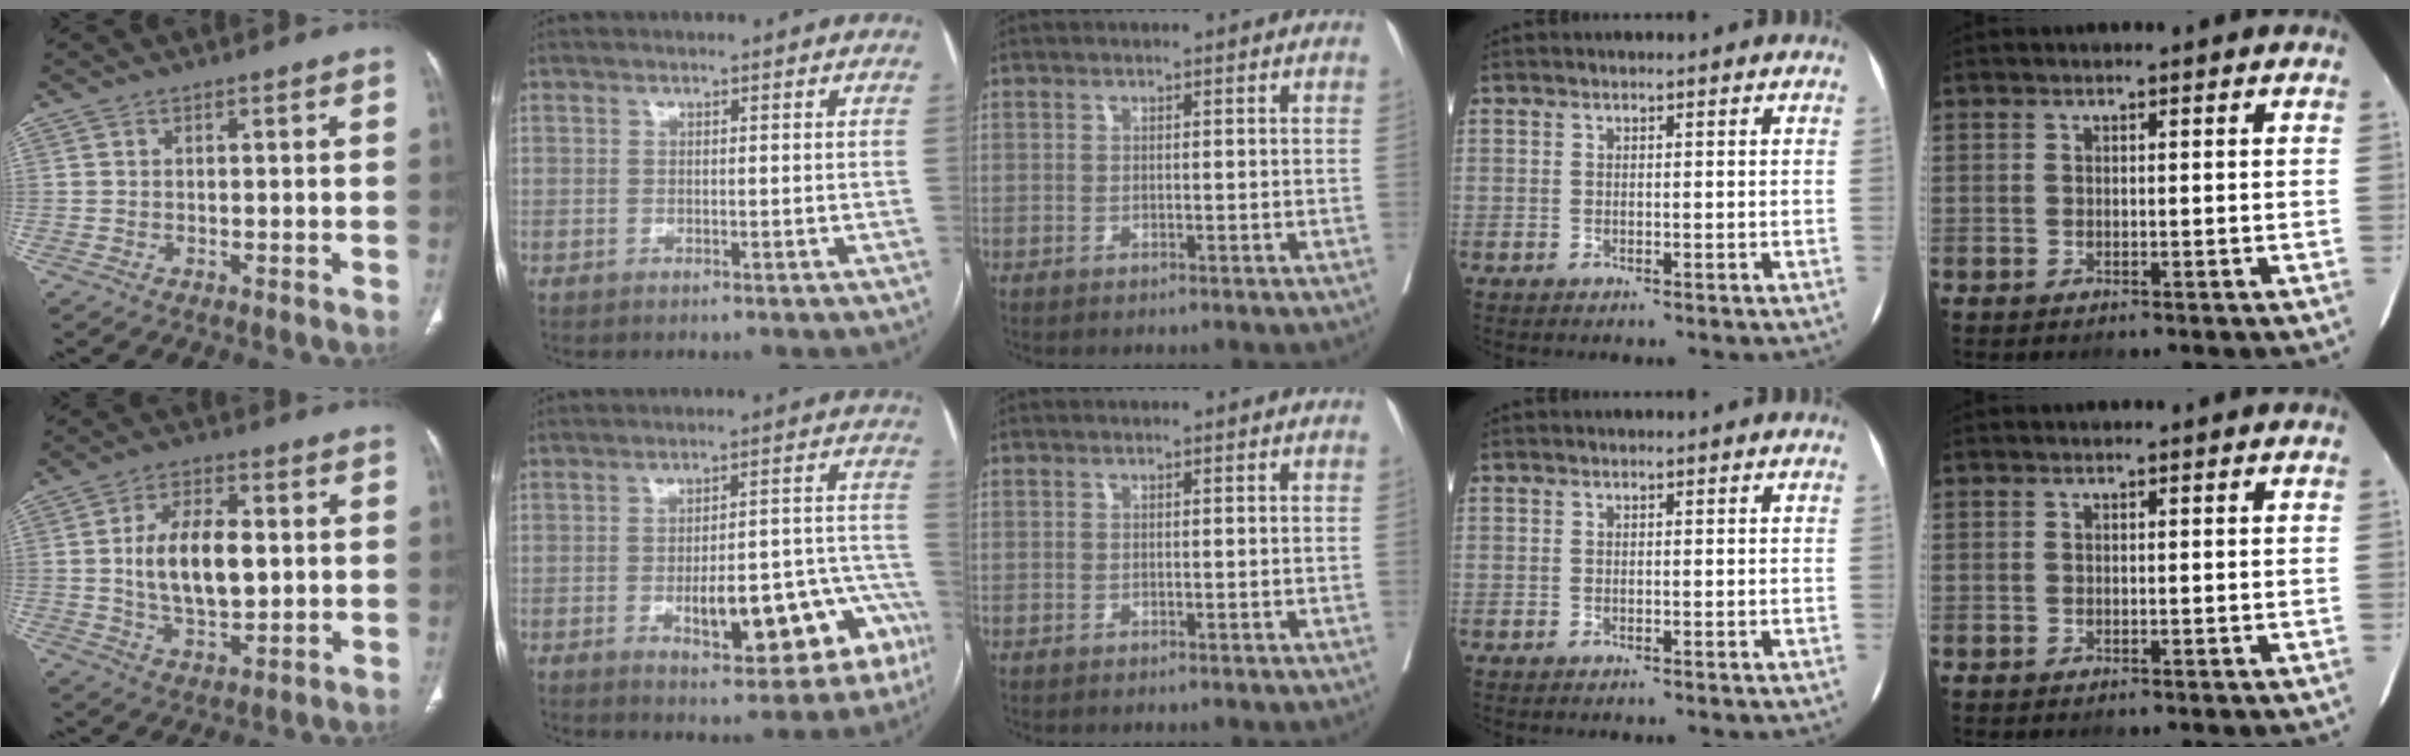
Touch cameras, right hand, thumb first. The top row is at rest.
{"thumb": {"total": 12.3, "force": [0.8, 6.4, 10.4], "torque": [-0.174, -0.003, 0.019]}, "index": {"total": 15.0, "force": [-6.3, 5.5, 12.4], "torque": [-0.107, 0.041, -0.069]}}